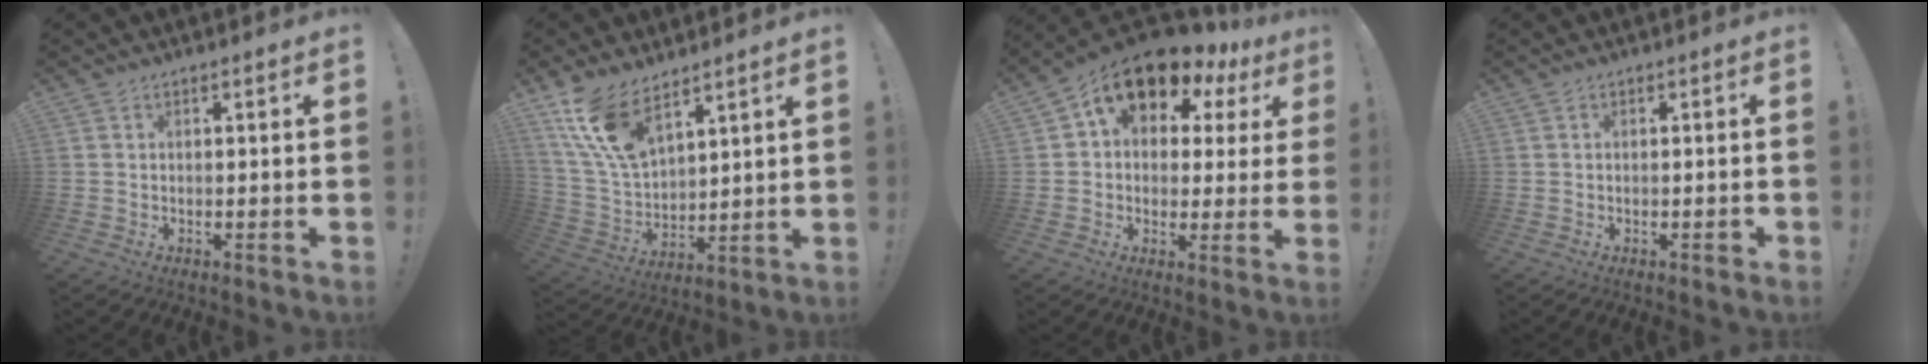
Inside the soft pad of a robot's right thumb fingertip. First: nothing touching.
{"total": 14.2, "force": [9.9, 6.4, 7.9], "torque": [-0.171, -0.059, 0.190]}
{"total": 12.4, "force": [8.3, 6.9, 6.2], "torque": [-0.100, -0.063, 0.149]}
{"total": 0.9, "force": [-0.6, 0.3, 0.6], "torque": [-0.015, 0.005, -0.009]}